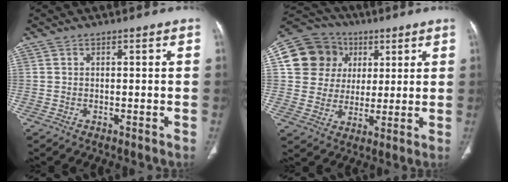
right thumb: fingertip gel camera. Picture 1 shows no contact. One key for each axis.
{"total": 15.2, "fx": 4.5, "fy": 13.7, "fz": 4.8, "tx": -0.067, "ty": 0.018, "tz": 0.082}